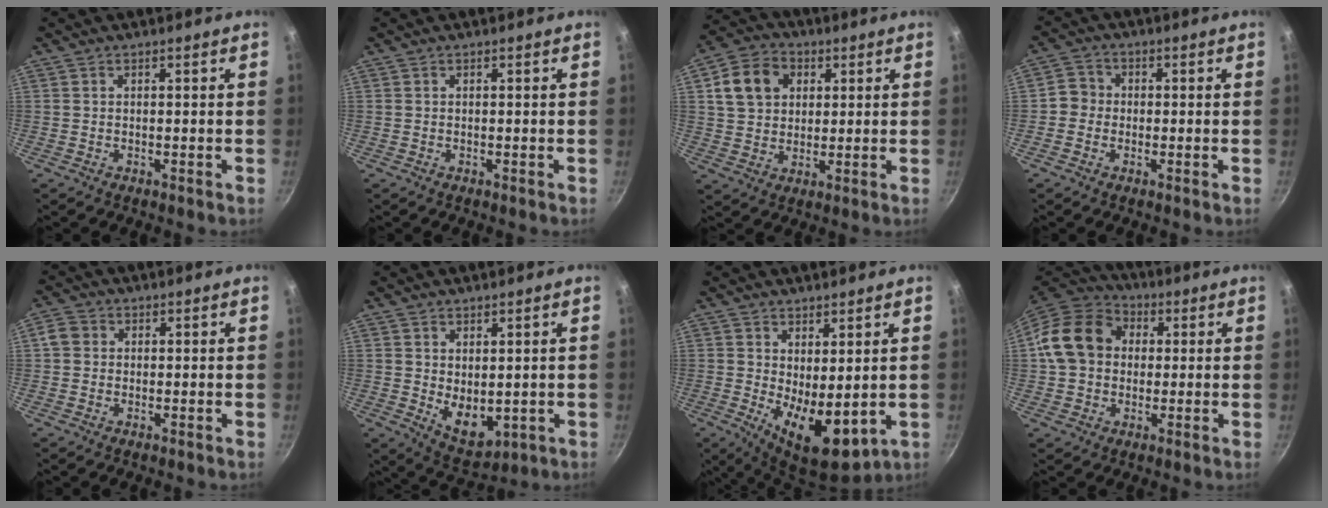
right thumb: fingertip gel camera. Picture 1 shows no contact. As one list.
[{"total": 0.0}, {"total": 10.9, "force": [3.3, 8.6, 5.8], "torque": [-0.086, 0.007, 0.051]}, {"total": 3.7, "force": [-0.7, 3.5, 1.2], "torque": [-0.001, 0.010, -0.025]}, {"total": 3.2, "force": [0.1, 2.9, 1.3], "torque": [-0.016, 0.006, -0.008]}, {"total": 7.0, "force": [0.7, 4.4, 5.5], "torque": [-0.064, -0.023, 0.031]}, {"total": 10.1, "force": [0.5, 4.7, 8.9], "torque": [-0.116, -0.032, 0.022]}, {"total": 14.3, "force": [1.7, 11.7, 8.0], "torque": [-0.119, 0.029, 0.015]}]